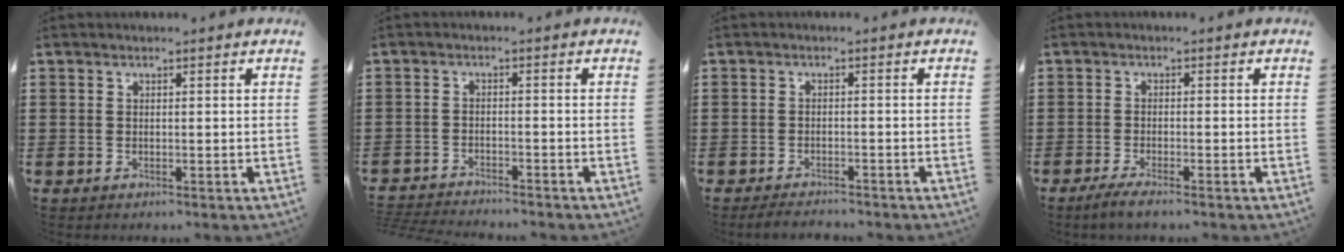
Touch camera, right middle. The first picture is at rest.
{"total": 2.8, "force": [-2.8, 0.0, -0.1], "torque": [-0.005, -0.004, -0.059]}
{"total": 2.0, "force": [-2.0, 0.2, 0.1], "torque": [-0.008, -0.003, -0.042]}
{"total": 2.0, "force": [-1.6, 0.0, 1.2], "torque": [-0.029, -0.002, -0.031]}